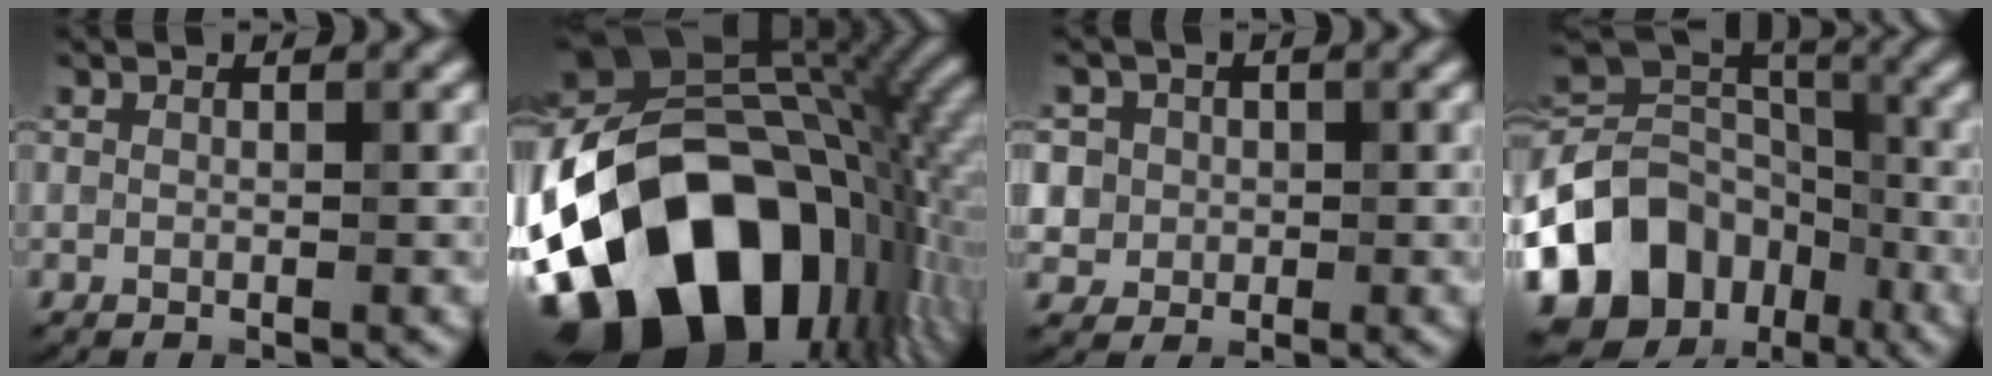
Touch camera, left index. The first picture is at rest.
{"total": 19.5, "force": [-6.8, 12.4, 13.5], "torque": [-0.245, -0.011, -0.116]}
{"total": 4.5, "force": [1.0, 4.2, 1.3], "torque": [-0.015, 0.026, 0.006]}
{"total": 13.4, "force": [-6.8, 10.2, 5.4], "torque": [-0.130, 0.008, -0.113]}